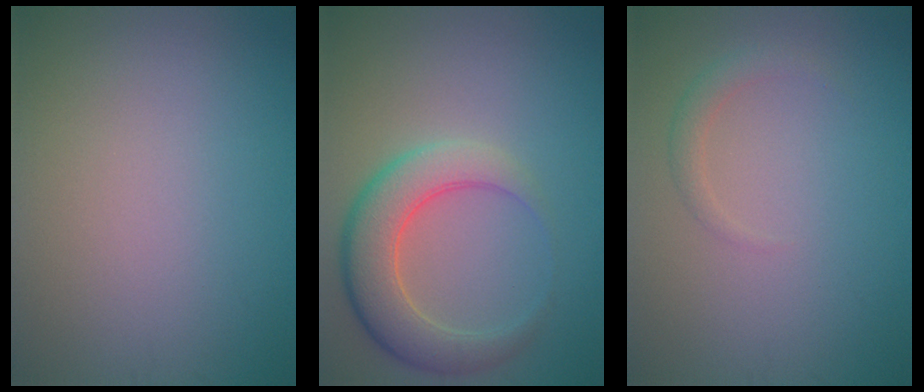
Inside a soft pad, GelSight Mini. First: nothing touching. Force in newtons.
{"total": 5.7, "press": 5.7, "slide": 0.3}
{"total": 1.3, "press": 1.3, "slide": 0.1}